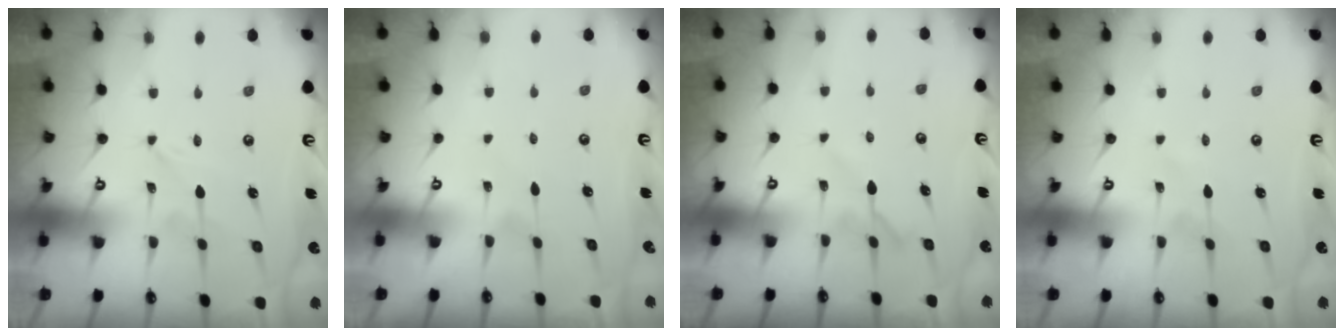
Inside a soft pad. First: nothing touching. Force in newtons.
{"total": 3.1, "press": 3.1, "slide": 0.4}
{"total": 5.7, "press": 5.7, "slide": 0.9}
{"total": 0.0}